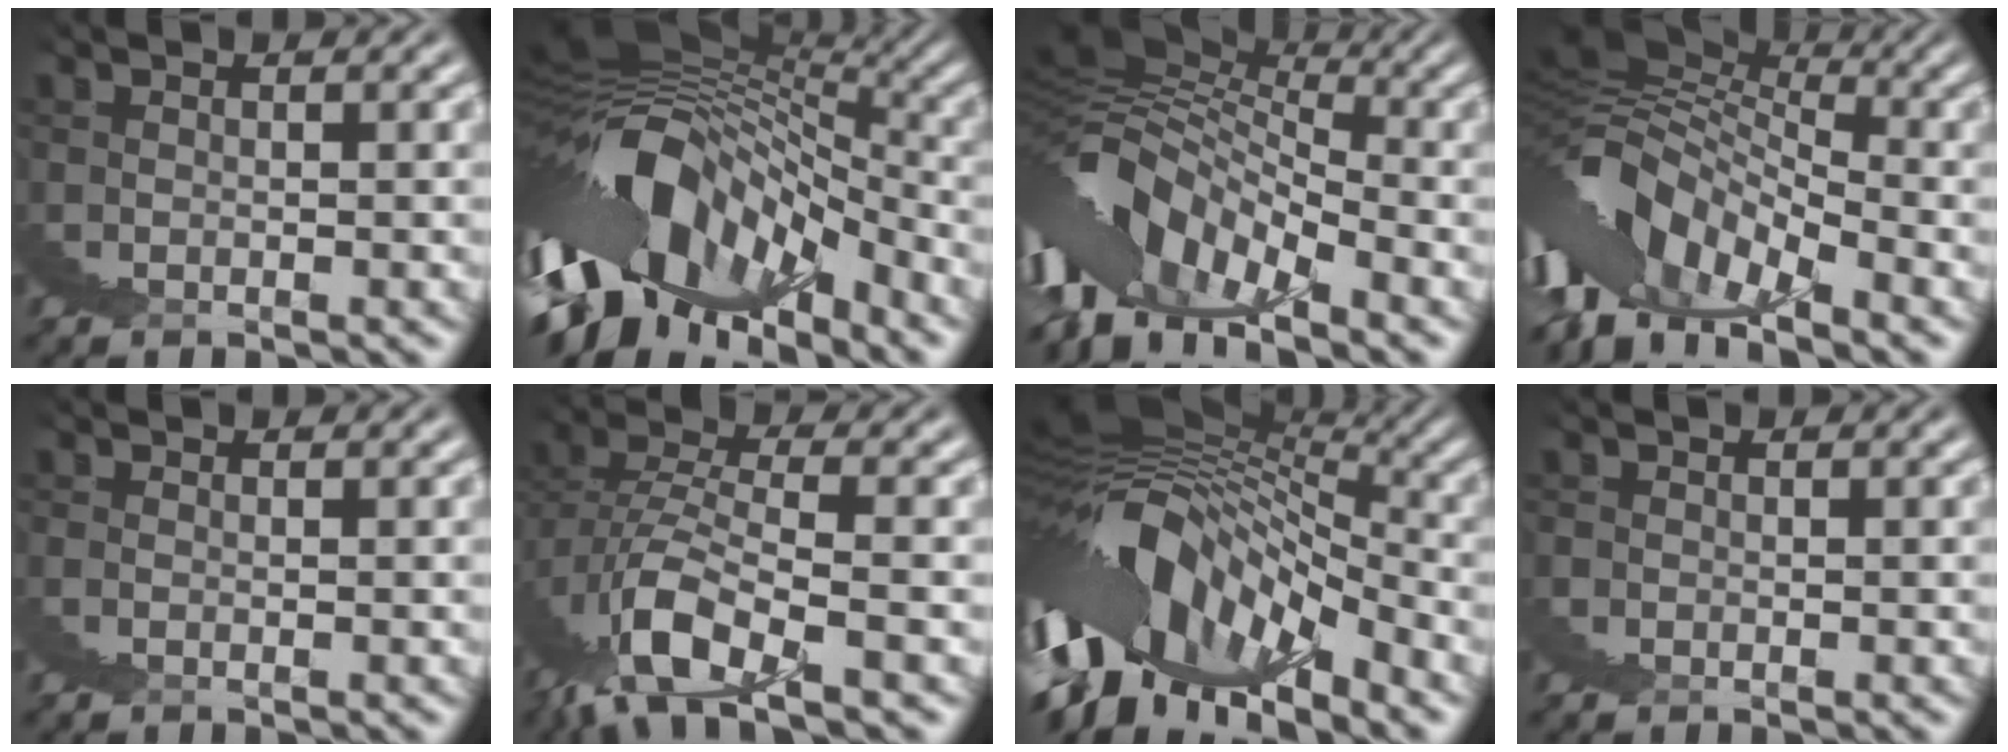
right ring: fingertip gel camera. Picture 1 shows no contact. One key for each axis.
{"total": 12.7, "fx": -1.2, "fy": 5.1, "fz": 11.5, "tx": -0.129, "ty": 0.026, "tz": -0.024}
{"total": 7.8, "fx": 1.8, "fy": 3.2, "fz": 6.8, "tx": -0.066, "ty": 0.028, "tz": 0.014}
{"total": 7.0, "fx": 1.8, "fy": 2.8, "fz": 6.2, "tx": -0.057, "ty": 0.027, "tz": 0.015}
{"total": 1.1, "fx": -0.5, "fy": -0.6, "fz": -0.8, "tx": 0.013, "ty": -0.001, "tz": -0.009}
{"total": 3.8, "fx": 0.2, "fy": 0.4, "fz": 3.7, "tx": -0.056, "ty": 0.020, "tz": -0.005}
{"total": 11.6, "fx": -0.3, "fy": 4.4, "fz": 10.7, "tx": -0.124, "ty": 0.029, "tz": -0.007}
{"total": 0.8, "fx": 0.1, "fy": 0.3, "fz": -0.8, "tx": 0.020, "ty": 0.004, "tz": -0.002}